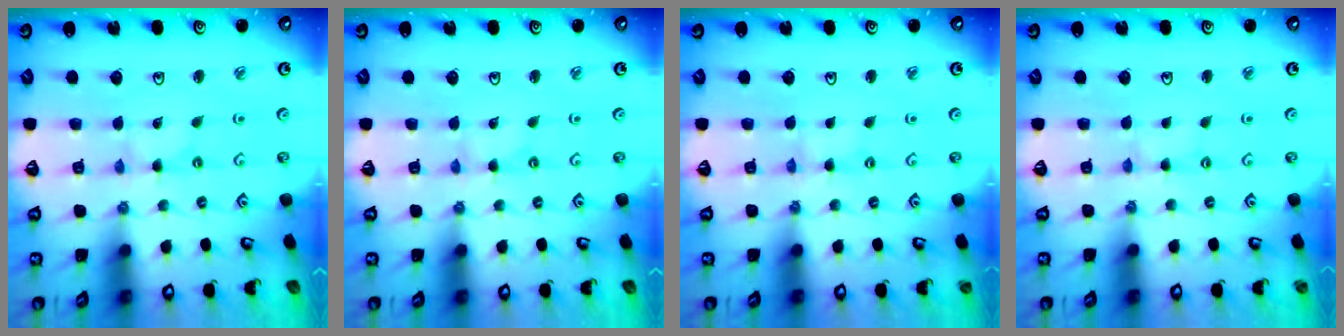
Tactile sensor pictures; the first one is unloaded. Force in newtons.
{"total": 0.0}
{"total": 0.8, "press": 0.8, "slide": 0.1}
{"total": 0.0}